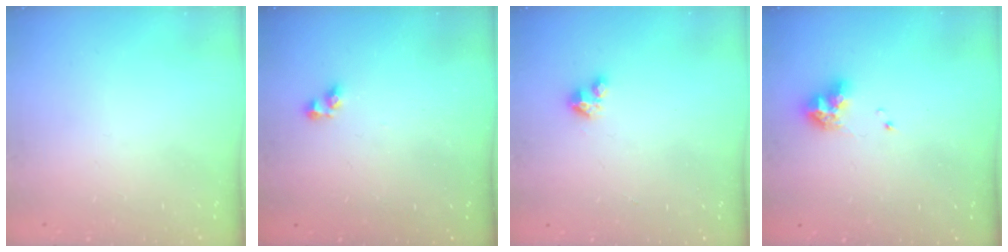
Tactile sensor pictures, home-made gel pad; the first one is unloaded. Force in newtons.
{"total": 4.2, "press": 4.1, "slide": 0.2}
{"total": 2.8, "press": 2.8, "slide": 0.2}
{"total": 8.2, "press": 8.1, "slide": 1.2}